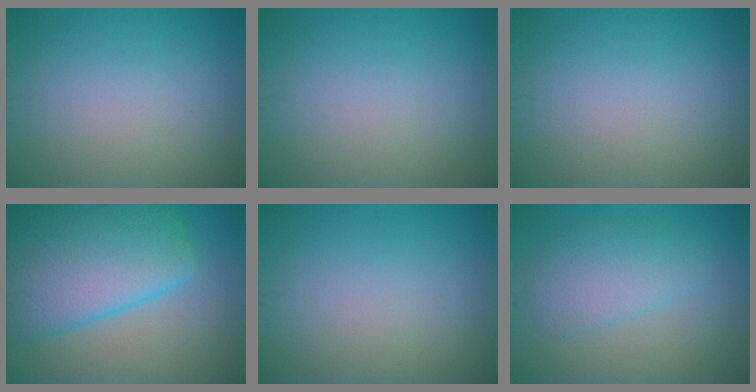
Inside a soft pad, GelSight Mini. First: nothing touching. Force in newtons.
{"total": 0.0}
{"total": 0.0}
{"total": 11.6, "press": 11.6, "slide": 0.4}
{"total": 0.0}
{"total": 3.6, "press": 3.6, "slide": 0.0}